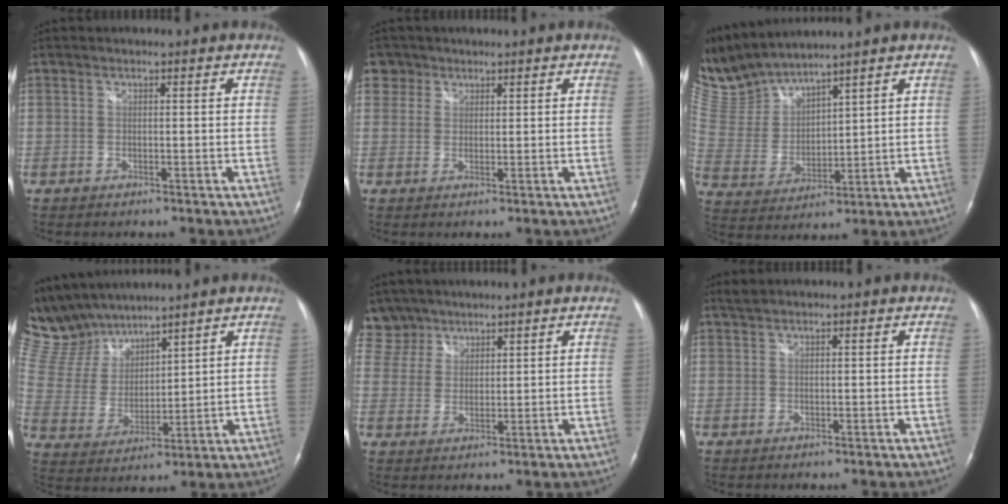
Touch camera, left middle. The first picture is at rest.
{"total": 3.0, "force": [1.7, 2.4, -0.3], "torque": [0.016, 0.008, 0.027]}
{"total": 11.7, "force": [11.3, 1.0, 3.0], "torque": [-0.092, 0.008, 0.248]}
{"total": 12.9, "force": [12.1, 3.3, 3.0], "torque": [-0.082, 0.016, 0.256]}
{"total": 6.4, "force": [5.2, 3.8, -0.6], "torque": [0.015, 0.009, 0.104]}
{"total": 1.1, "force": [1.0, -0.1, 0.4], "torque": [-0.012, 0.012, 0.026]}